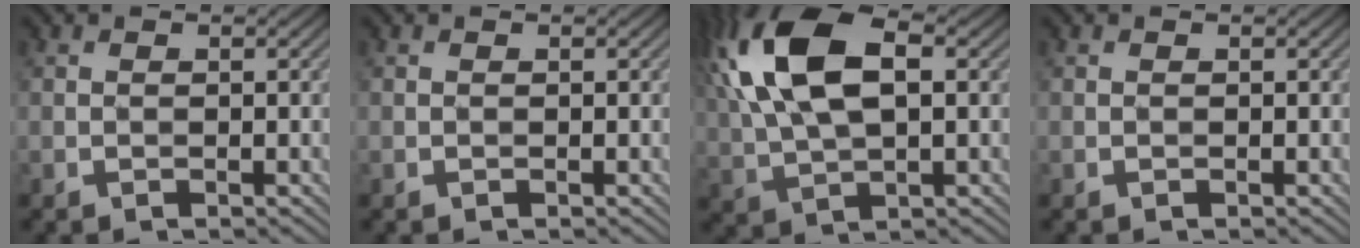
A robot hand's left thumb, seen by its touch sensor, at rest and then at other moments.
{"total": 0.0}
{"total": 14.1, "force": [4.1, 7.1, 11.4], "torque": [-0.258, 0.019, 0.077]}
{"total": 0.0}